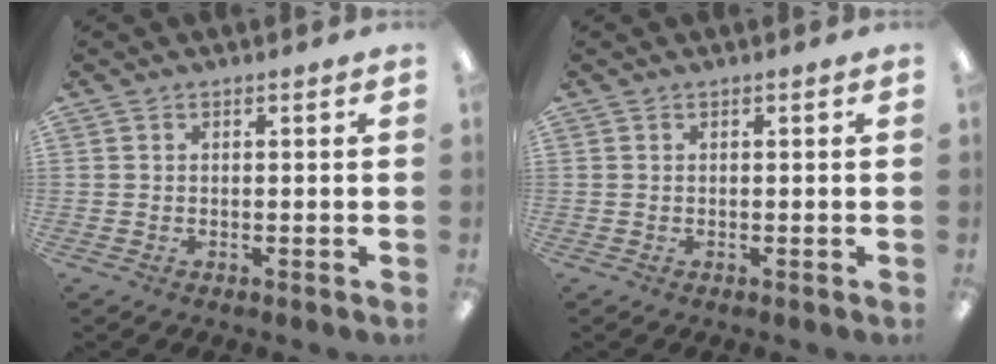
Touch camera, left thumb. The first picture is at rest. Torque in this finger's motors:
{"motor_torque": [-0.01, -0.01, 0.00, 0.00, 0.00]}